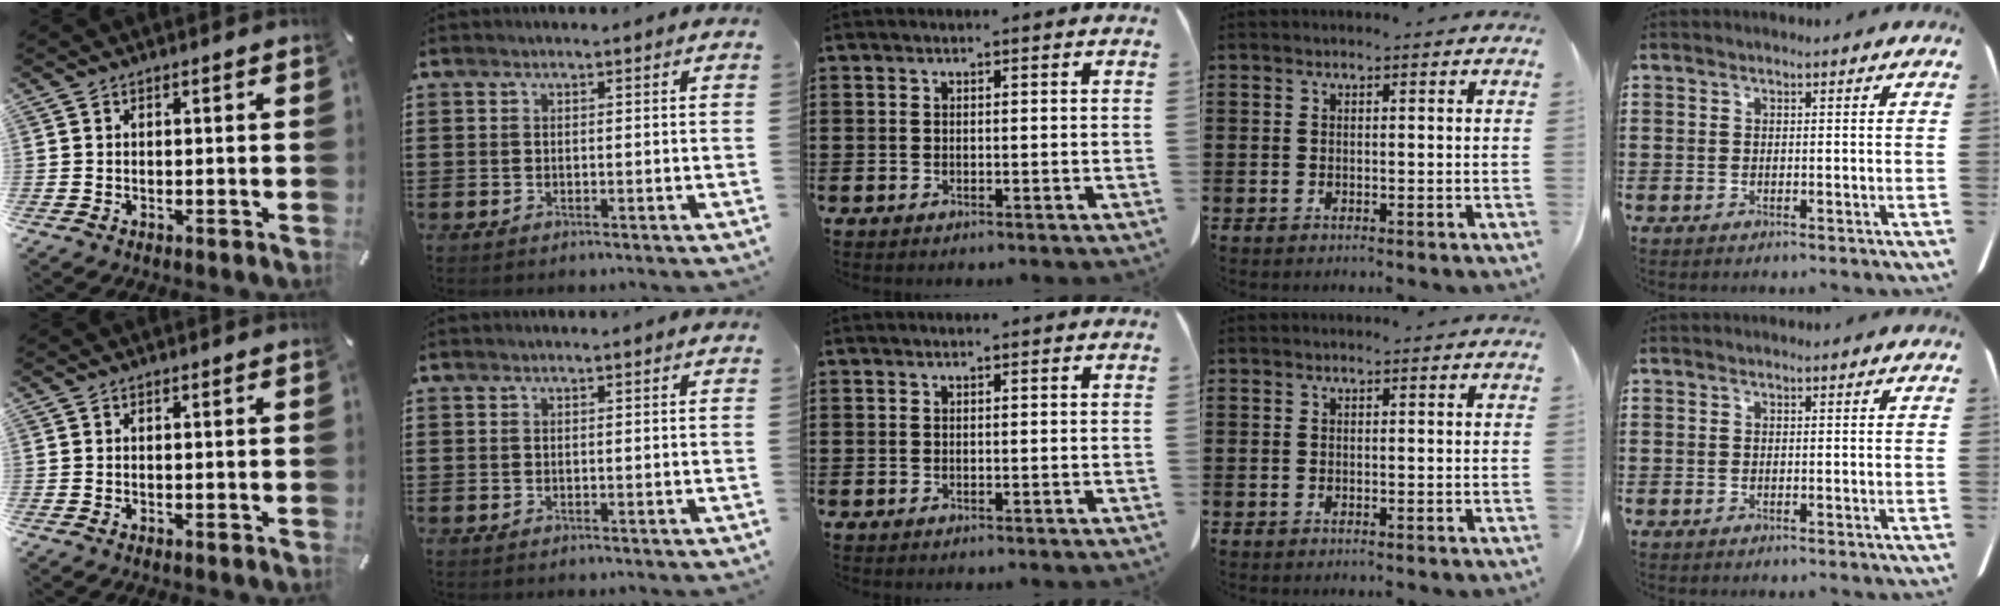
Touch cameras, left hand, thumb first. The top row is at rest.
{}